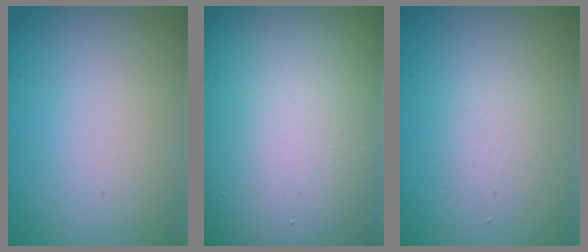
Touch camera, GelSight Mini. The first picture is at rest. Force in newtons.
{"total": 23.0, "press": 22.9, "slide": 1.0}
{"total": 1.4, "press": 1.4, "slide": 0.1}